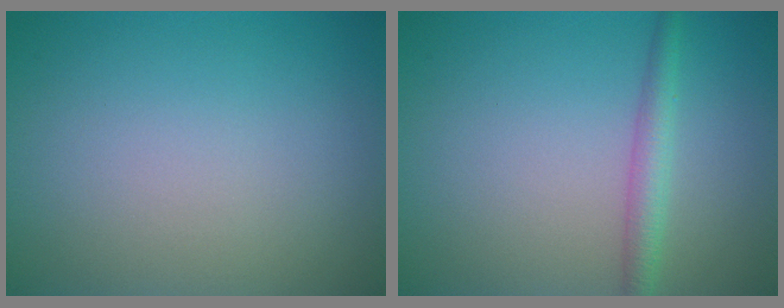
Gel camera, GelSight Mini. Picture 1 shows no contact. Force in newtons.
{"total": 2.3, "press": 2.3, "slide": 0.1}